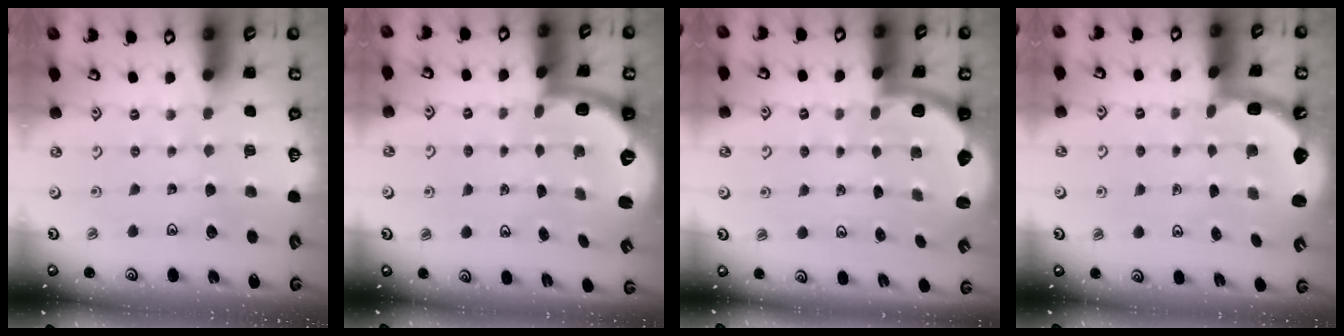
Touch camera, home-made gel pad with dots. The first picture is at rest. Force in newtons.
{"total": 2.5, "press": 2.0, "slide": 1.6}
{"total": 2.4, "press": 1.9, "slide": 1.4}
{"total": 2.6, "press": 2.2, "slide": 1.3}